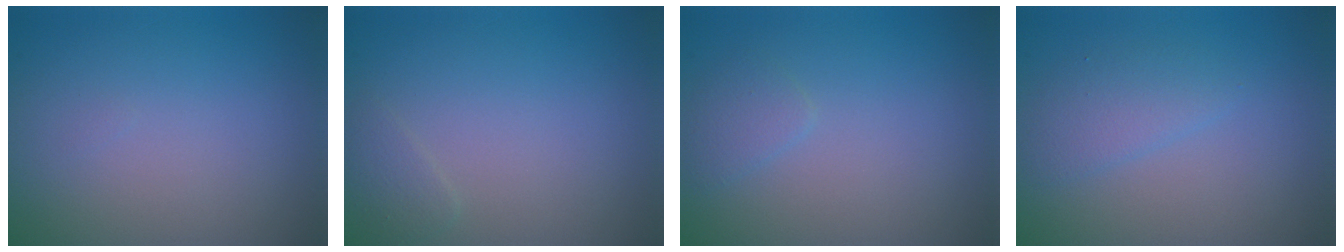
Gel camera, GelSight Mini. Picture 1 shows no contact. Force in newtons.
{"total": 0.9, "press": 0.9, "slide": 0.0}
{"total": 1.1, "press": 1.1, "slide": 0.1}
{"total": 1.9, "press": 1.9, "slide": 0.1}